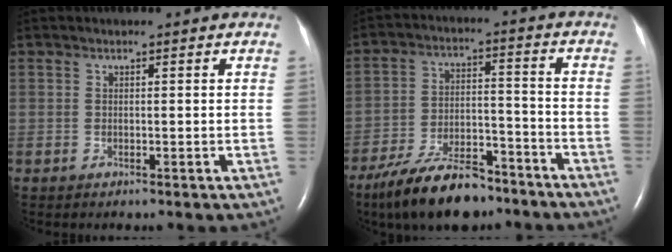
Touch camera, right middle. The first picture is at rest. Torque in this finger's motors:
{"motor_torque": [0.66, -0.69, 0.27, 0.16]}